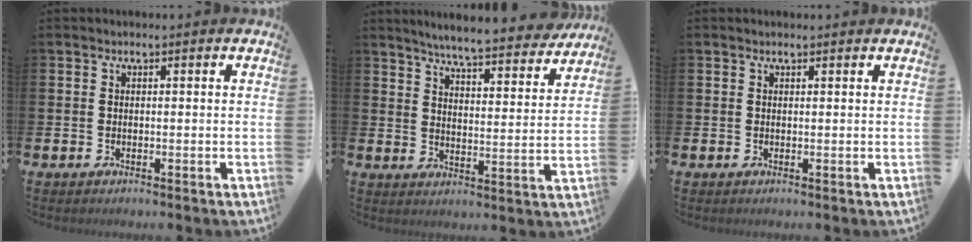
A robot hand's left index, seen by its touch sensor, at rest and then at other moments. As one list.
[{"total": 6.7, "force": [6.4, 0.3, 1.9], "torque": [-0.050, -0.048, 0.107]}, {"total": 0.5, "force": [0.5, 0.0, 0.2], "torque": [-0.003, 0.001, 0.009]}]